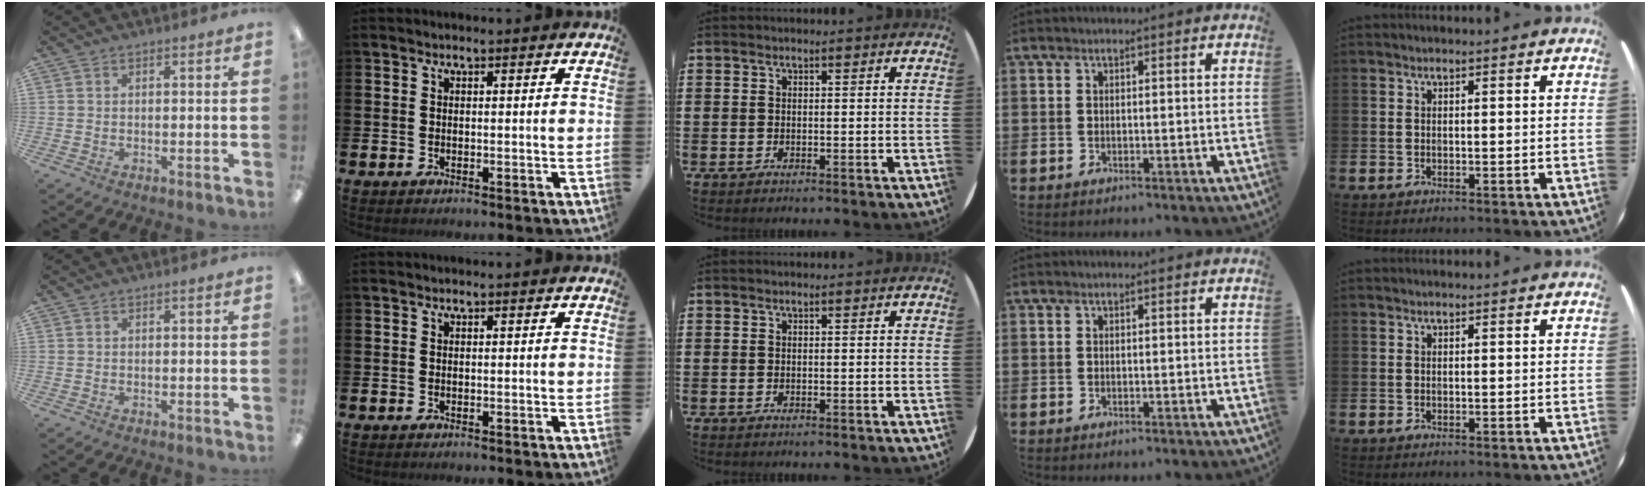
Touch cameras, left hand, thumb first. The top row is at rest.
{}